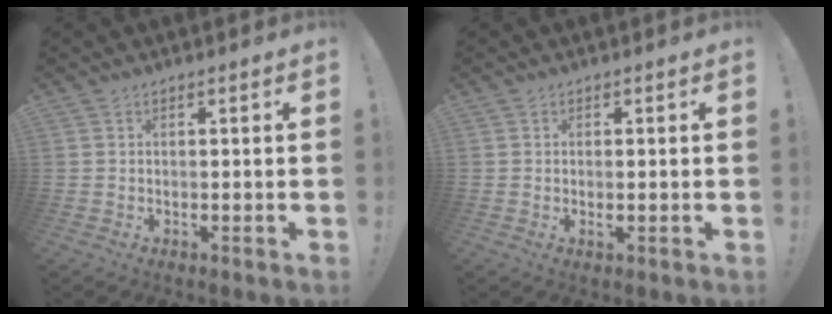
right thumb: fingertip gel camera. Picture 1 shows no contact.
{"total": 1.0, "force": [-0.2, 0.3, 0.9], "torque": [-0.019, 0.001, -0.003]}